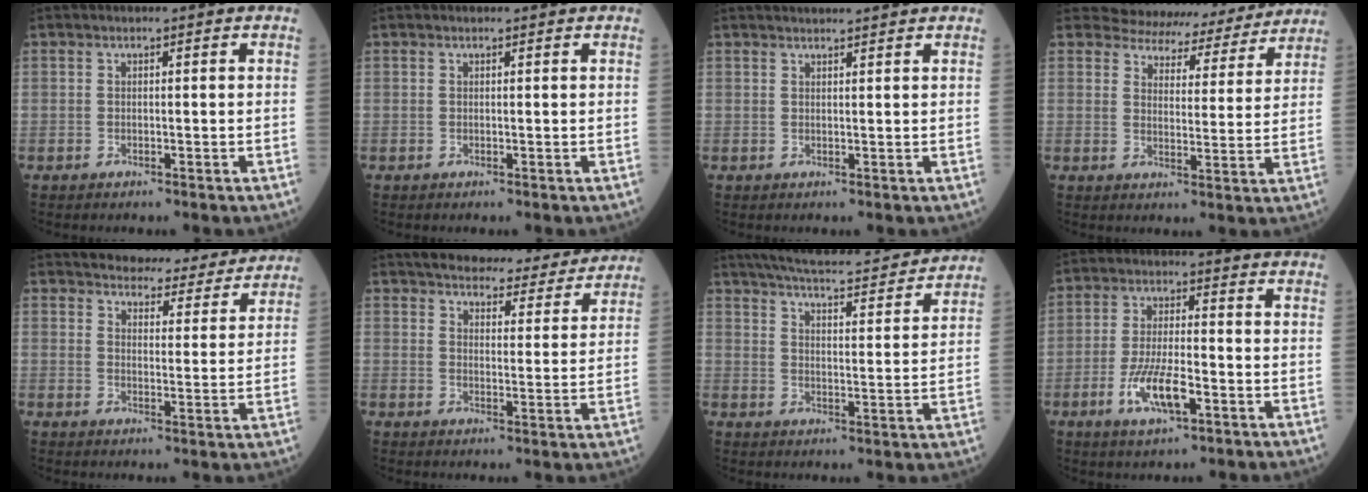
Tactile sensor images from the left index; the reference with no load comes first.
{"total": 0.0}
{"total": 5.6, "force": [5.3, -0.1, 1.7], "torque": [-0.019, 0.027, 0.064]}
{"total": 13.0, "force": [12.5, 3.6, 1.0], "torque": [0.006, -0.005, 0.141]}
{"total": 12.4, "force": [11.8, 2.7, 2.6], "torque": [-0.017, -0.010, 0.137]}
{"total": 16.9, "force": [15.8, 3.8, 4.8], "torque": [-0.047, -0.002, 0.192]}
{"total": 19.6, "force": [17.9, 2.4, 7.7], "torque": [-0.126, 0.001, 0.243]}
{"total": 7.9, "force": [-3.4, 2.0, 6.8], "torque": [-0.137, -0.007, -0.060]}